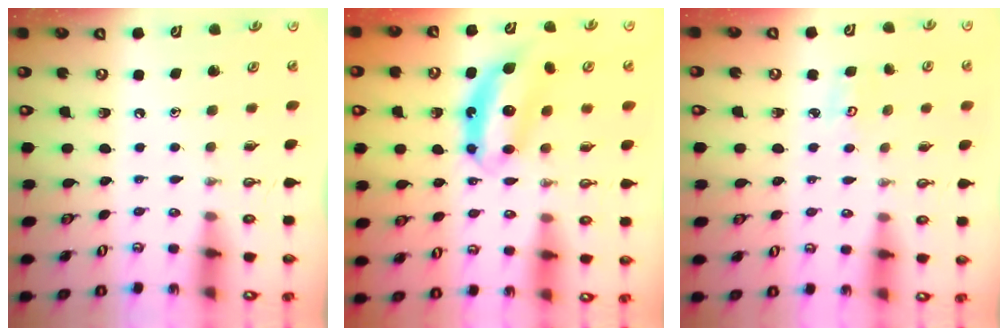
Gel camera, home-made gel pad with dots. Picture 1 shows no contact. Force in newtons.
{"total": 7.3, "press": 7.3, "slide": 0.3}
{"total": 3.8, "press": 3.8, "slide": 0.3}